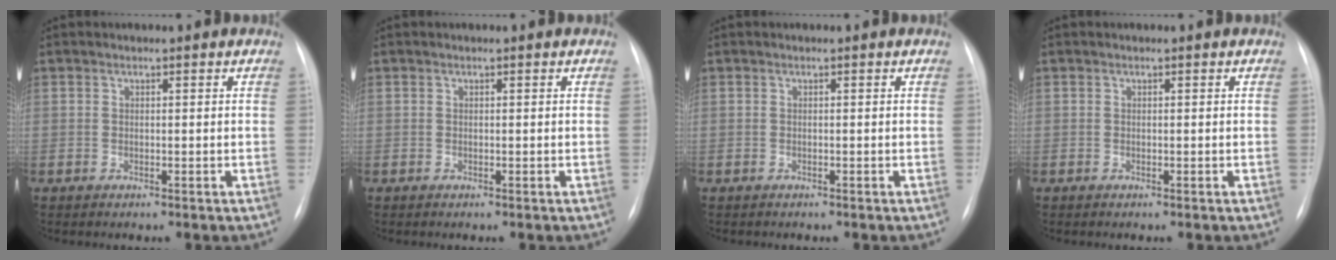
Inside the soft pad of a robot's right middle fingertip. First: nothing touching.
{"total": 0.0}
{"total": 0.0}
{"total": 0.0}